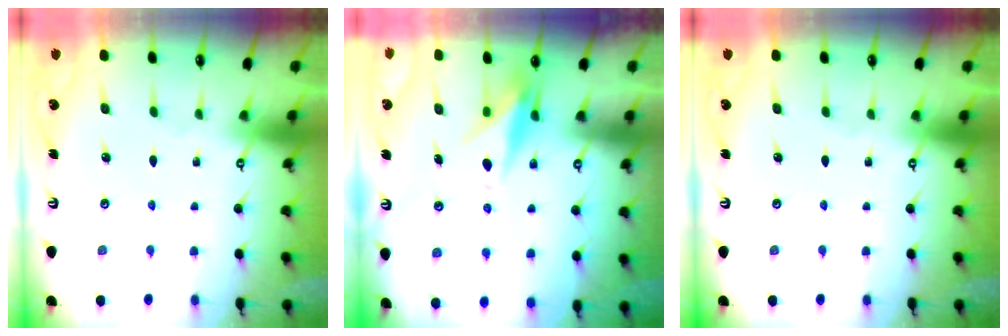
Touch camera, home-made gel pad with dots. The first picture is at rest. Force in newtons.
{"total": 8.9, "press": 8.9, "slide": 0.3}
{"total": 0.0}